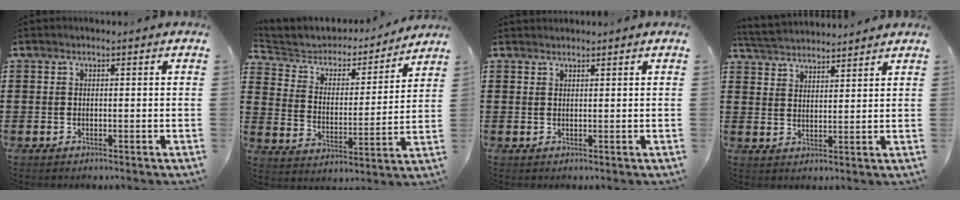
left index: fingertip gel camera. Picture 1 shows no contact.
{"total": 3.9, "force": [3.4, 1.9, 0.4], "torque": [-0.036, -0.026, 0.050]}
{"total": 1.0, "force": [1.0, 0.0, 0.0], "torque": [-0.002, -0.001, 0.020]}
{"total": 3.8, "force": [3.8, 0.2, 0.3], "torque": [-0.021, -0.014, 0.068]}